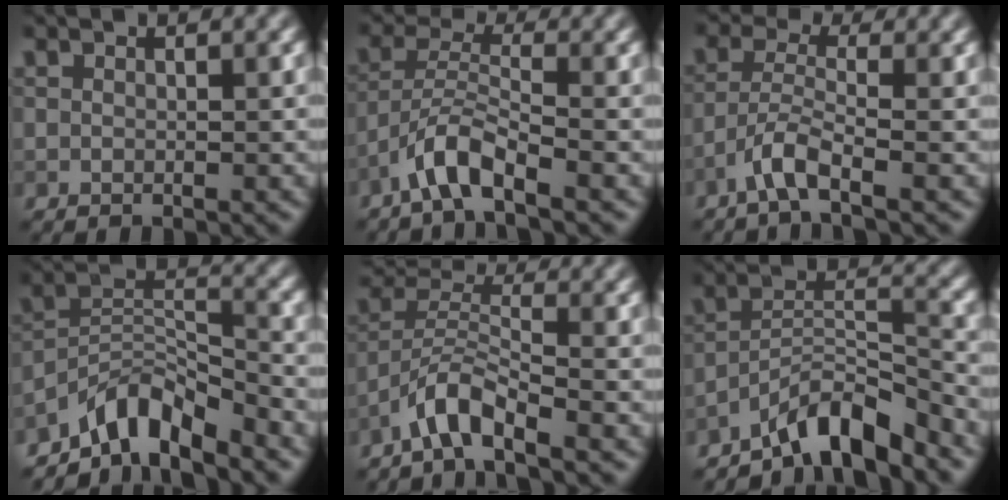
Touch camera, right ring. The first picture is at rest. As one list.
[{"total": 3.4, "force": [-2.5, 0.7, 2.3], "torque": [-0.045, 0.009, -0.056]}, {"total": 3.0, "force": [-1.8, 0.6, 2.3], "torque": [-0.051, 0.005, -0.047]}, {"total": 5.9, "force": [-5.0, 1.7, 2.6], "torque": [-0.031, 0.004, -0.101]}, {"total": 3.1, "force": [-2.4, 0.5, 1.9], "torque": [-0.037, 0.009, -0.054]}, {"total": 6.2, "force": [-5.2, 1.2, 3.1], "torque": [-0.044, 0.007, -0.097]}]